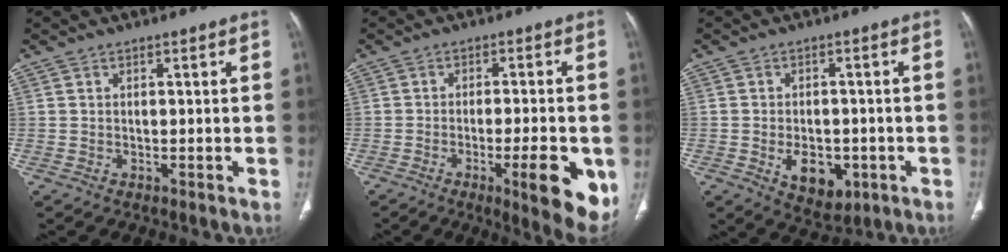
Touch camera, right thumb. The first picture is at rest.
{"total": 12.0, "force": [-4.0, 2.7, 10.9], "torque": [-0.136, -0.010, -0.050]}
{"total": 8.1, "force": [-2.5, 5.2, 5.6], "torque": [-0.061, 0.004, -0.024]}